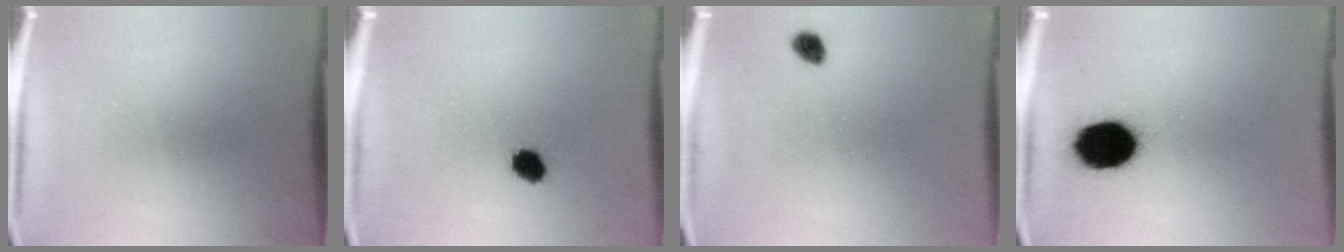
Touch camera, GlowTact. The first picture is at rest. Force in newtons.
{"total": 4.2}
{"total": 2.2}
{"total": 12.3}